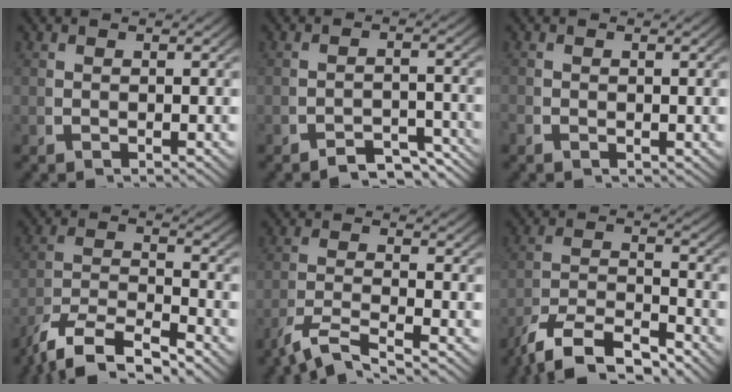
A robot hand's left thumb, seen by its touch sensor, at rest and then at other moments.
{"total": 4.8, "force": [-4.0, 1.6, 2.1], "torque": [-0.020, -0.014, -0.064]}
{"total": 0.7, "force": [-0.2, 0.7, 0.1], "torque": [-0.005, -0.007, -0.005]}
{"total": 8.8, "force": [-5.0, 5.2, 5.0], "torque": [-0.104, -0.038, -0.072]}
{"total": 5.2, "force": [-3.8, 1.9, 3.0], "torque": [-0.063, -0.016, -0.062]}
{"total": 9.0, "force": [-6.4, 4.6, 4.5], "torque": [-0.086, -0.035, -0.093]}